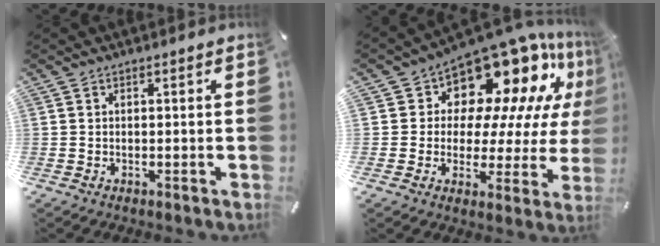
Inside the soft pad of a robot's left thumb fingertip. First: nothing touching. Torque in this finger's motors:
{"motor_torque": [2.12, 2.11, 1.70, -1.08, 0.16]}